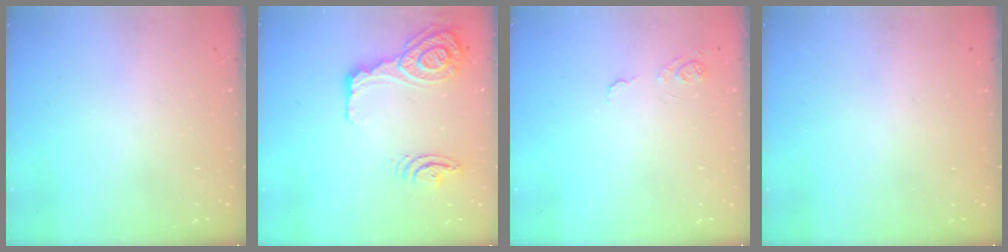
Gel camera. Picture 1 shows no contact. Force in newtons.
{"total": 17.9, "press": 17.6, "slide": 3.7}
{"total": 7.2, "press": 7.2, "slide": 0.7}
{"total": 0.0}